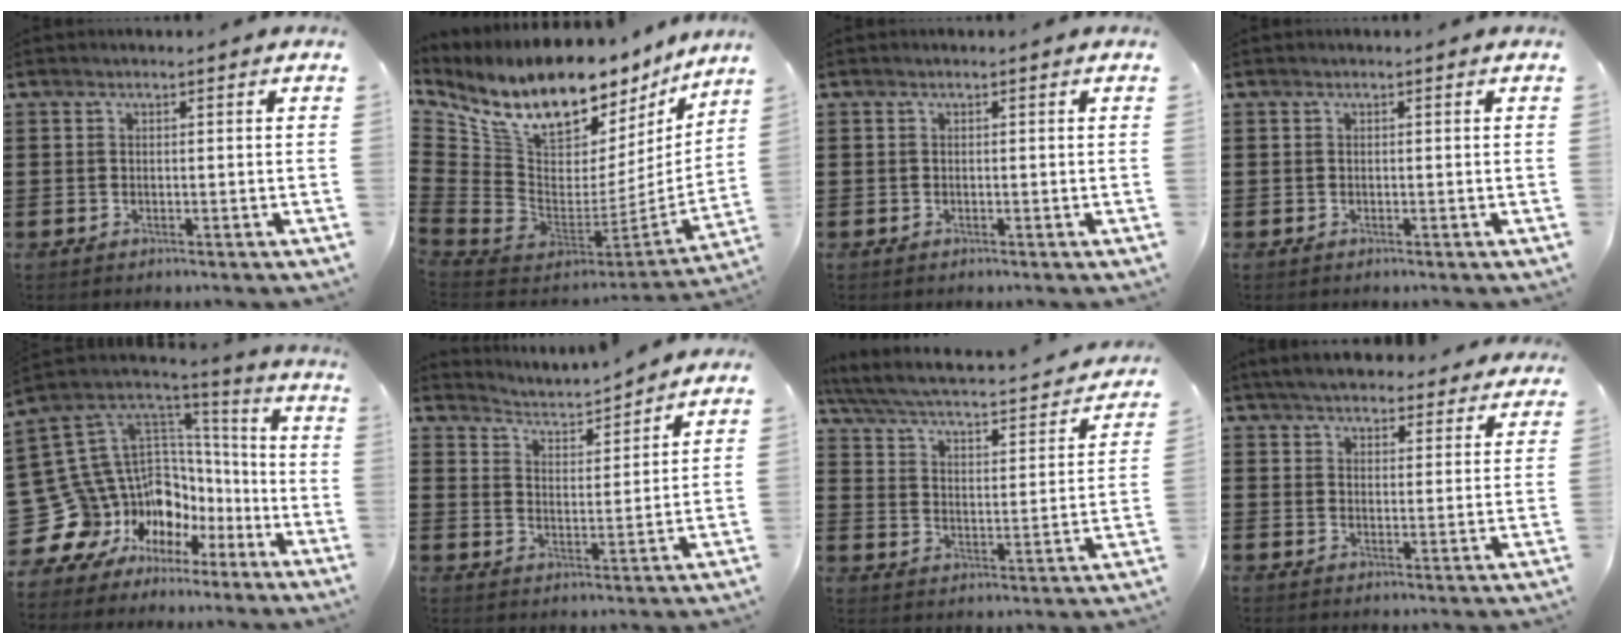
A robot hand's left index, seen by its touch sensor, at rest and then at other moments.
{"total": 12.7, "force": [10.0, 5.6, 5.6], "torque": [-0.138, -0.092, 0.177]}
{"total": 0.0}
{"total": 0.0}
{"total": 12.7, "force": [-3.6, 11.6, 3.8], "torque": [-0.135, -0.047, -0.023]}
{"total": 2.9, "force": [2.9, 0.1, 0.0], "torque": [-0.020, -0.026, 0.043]}
{"total": 3.2, "force": [2.7, 0.2, 1.8], "torque": [-0.054, -0.032, 0.033]}
{"total": 5.0, "force": [4.8, 0.7, 1.0], "torque": [-0.039, -0.016, 0.088]}